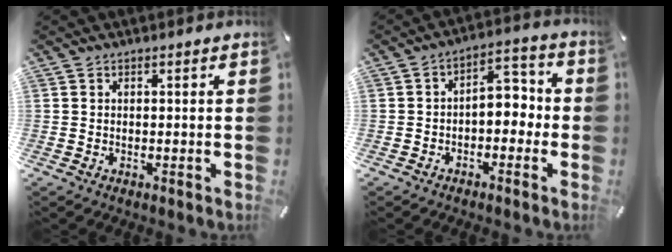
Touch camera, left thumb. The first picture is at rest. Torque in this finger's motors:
{"motor_torque": [0.20, 0.09, 0.41, -0.21, 0.04]}